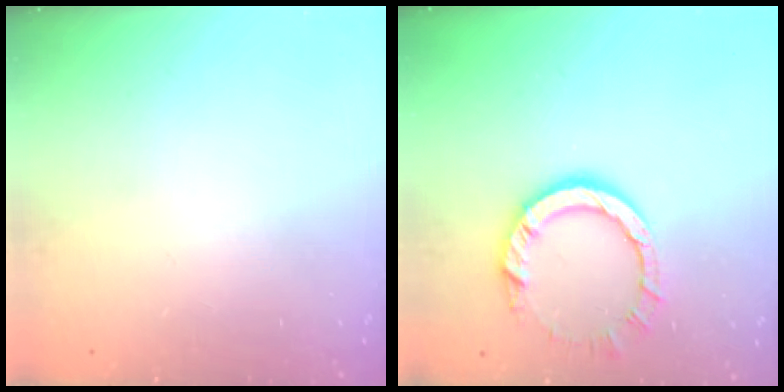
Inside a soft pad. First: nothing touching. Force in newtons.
{"total": 10.6, "press": 10.5, "slide": 1.4}